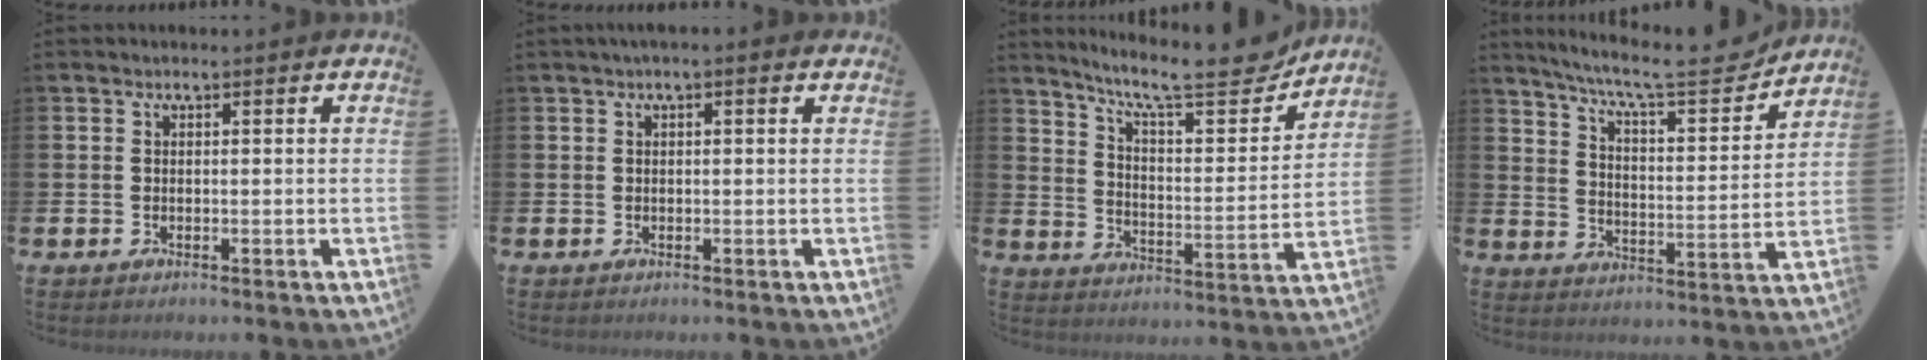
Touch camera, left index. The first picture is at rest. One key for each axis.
{"total": 0.8, "fx": 0.2, "fy": 0.1, "fz": 0.8, "tx": -0.011, "ty": 0.001, "tz": 0.002}
{"total": 11.0, "fx": 9.6, "fy": 1.9, "fz": 5.0, "tx": -0.102, "ty": -0.067, "tz": 0.159}
{"total": 9.4, "fx": 8.4, "fy": 1.2, "fz": 4.1, "tx": -0.099, "ty": -0.058, "tz": 0.138}